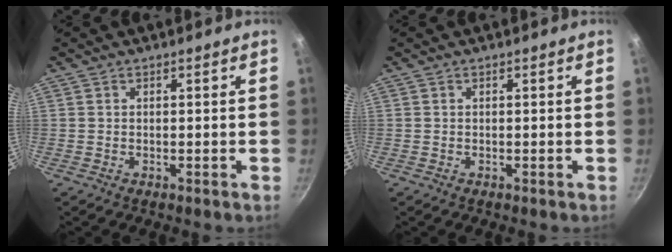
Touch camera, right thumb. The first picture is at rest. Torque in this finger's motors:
{"motor_torque": [-0.13, 0.14, -0.13, -0.05, 0.03]}